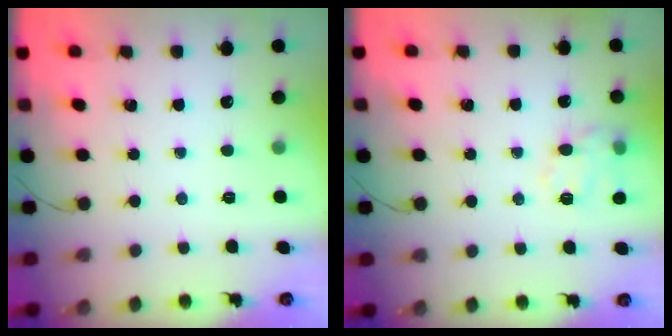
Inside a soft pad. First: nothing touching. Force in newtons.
{"total": 12.3, "press": 12.2, "slide": 1.5}